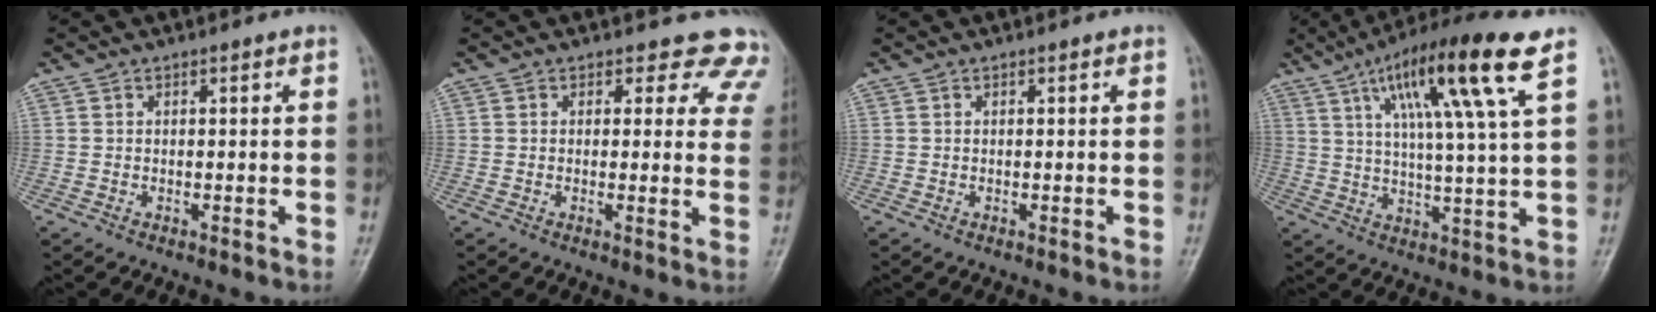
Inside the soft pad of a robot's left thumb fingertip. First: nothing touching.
{"total": 8.8, "force": [7.4, 4.6, 1.5], "torque": [0.041, -0.030, 0.047]}
{"total": 0.0}
{"total": 17.0, "force": [8.1, 1.2, 14.9], "torque": [-0.252, -0.013, 0.131]}